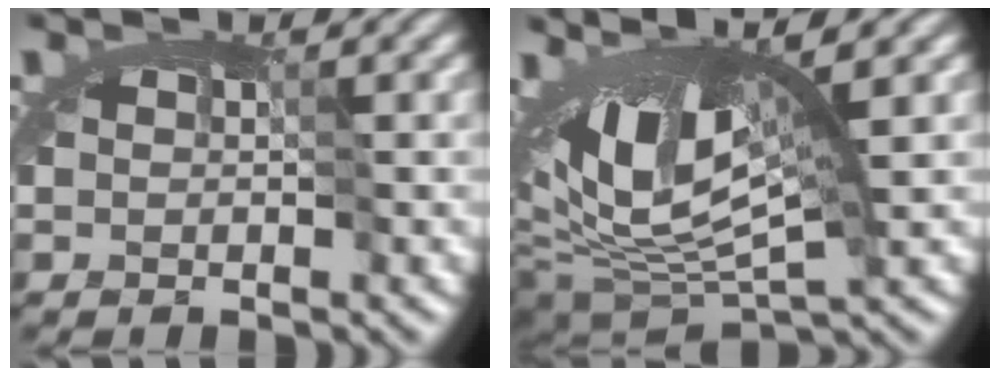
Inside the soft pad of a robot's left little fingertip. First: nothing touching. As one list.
[{"total": 10.4, "force": [1.3, 4.1, 9.5], "torque": [-0.158, -0.003, 0.028]}]